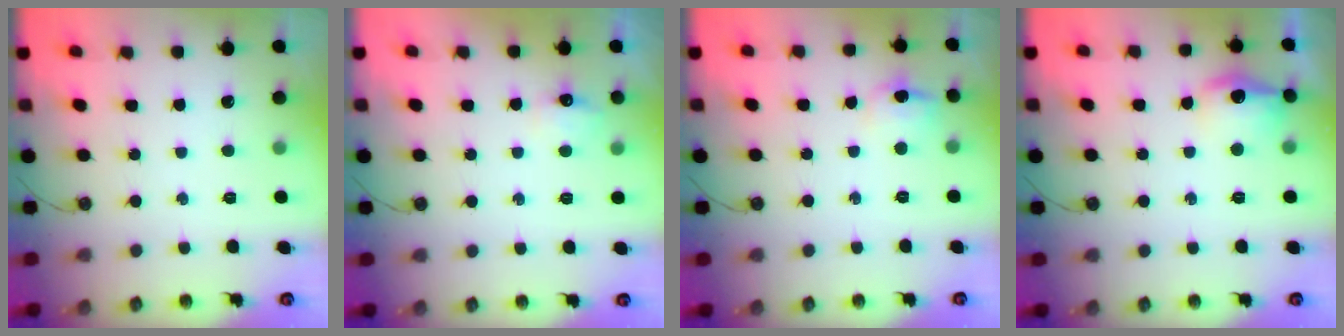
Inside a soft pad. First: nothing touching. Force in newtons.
{"total": 5.8, "press": 5.7, "slide": 0.9}
{"total": 7.5, "press": 7.4, "slide": 1.1}
{"total": 12.2, "press": 12.1, "slide": 1.0}